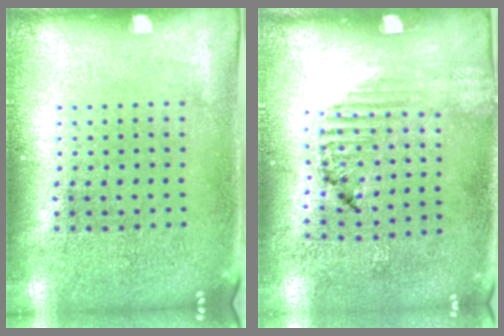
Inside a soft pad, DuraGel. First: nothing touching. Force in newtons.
{"total": 1.2, "press": 1.2, "slide": 0.4}